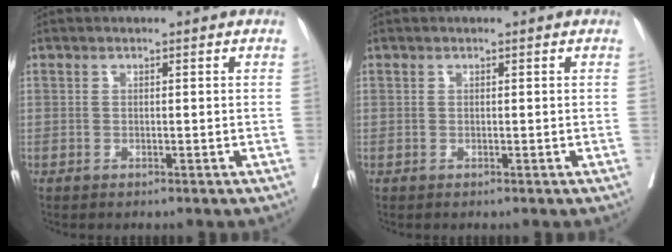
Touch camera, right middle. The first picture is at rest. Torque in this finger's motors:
{"motor_torque": [0.00, 0.00, 0.00, 0.00]}